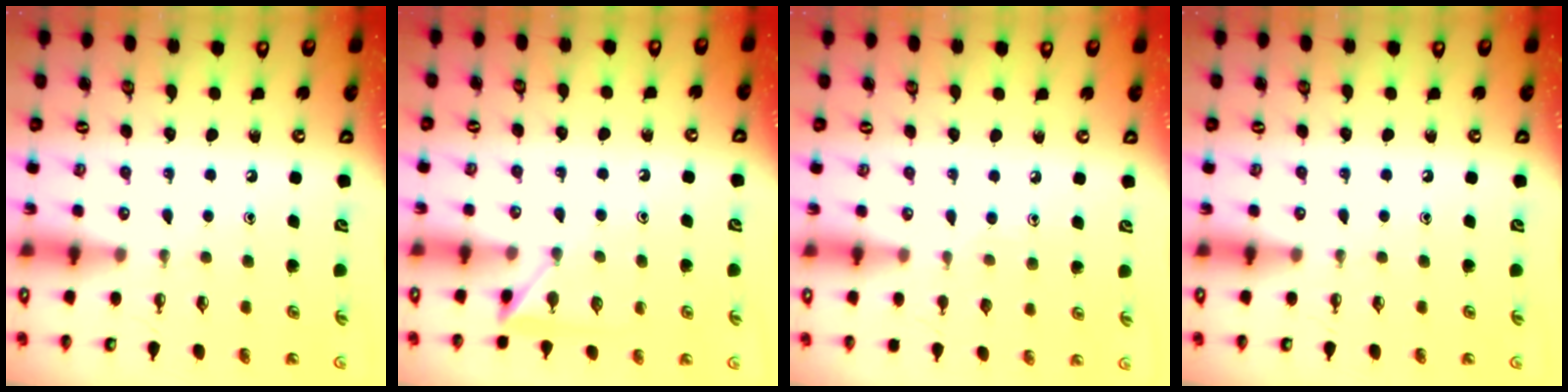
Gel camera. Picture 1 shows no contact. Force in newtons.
{"total": 5.2, "press": 5.2, "slide": 0.6}
{"total": 5.4, "press": 5.3, "slide": 0.7}
{"total": 0.0}